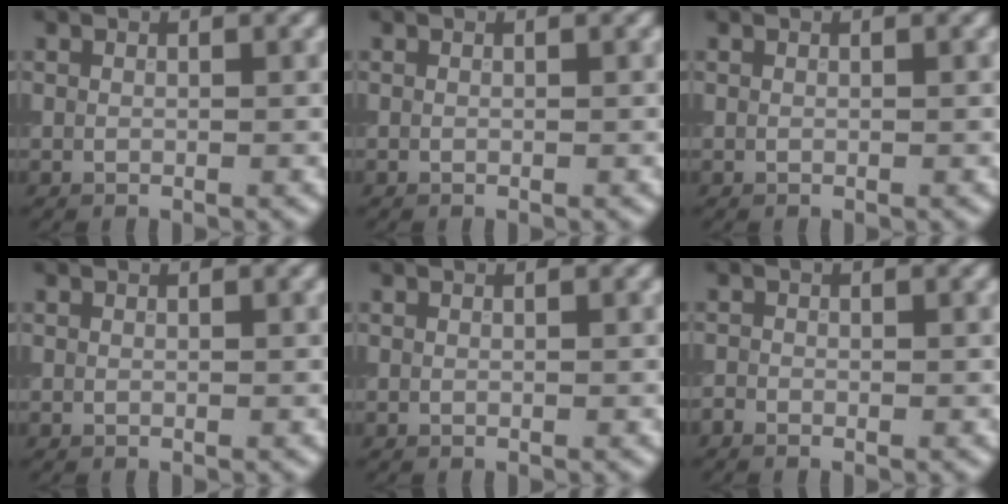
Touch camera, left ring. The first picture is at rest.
{"total": 0.0}
{"total": 0.0}
{"total": 0.0}
{"total": 0.0}
{"total": 0.7, "force": [-0.6, 0.2, 0.2], "torque": [0.000, -0.001, -0.014]}